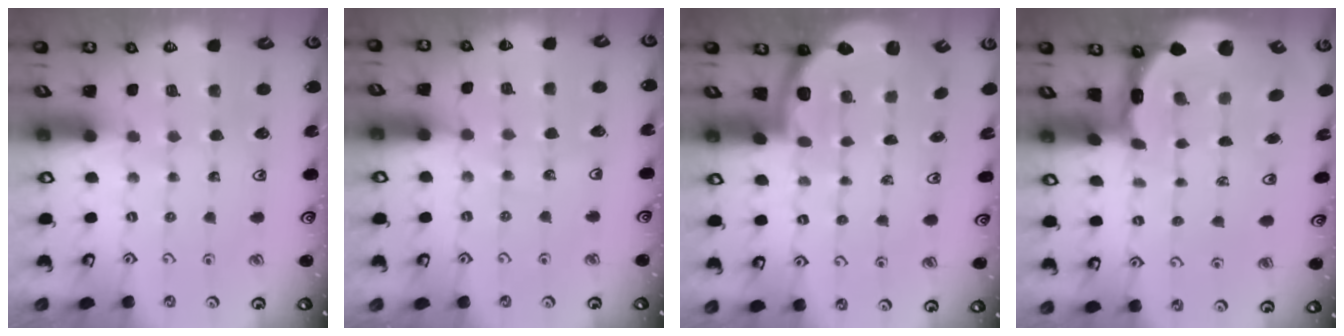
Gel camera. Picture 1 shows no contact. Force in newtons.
{"total": 4.9, "press": 4.9, "slide": 0.4}
{"total": 2.4, "press": 2.1, "slide": 1.3}
{"total": 2.2, "press": 2.0, "slide": 1.0}